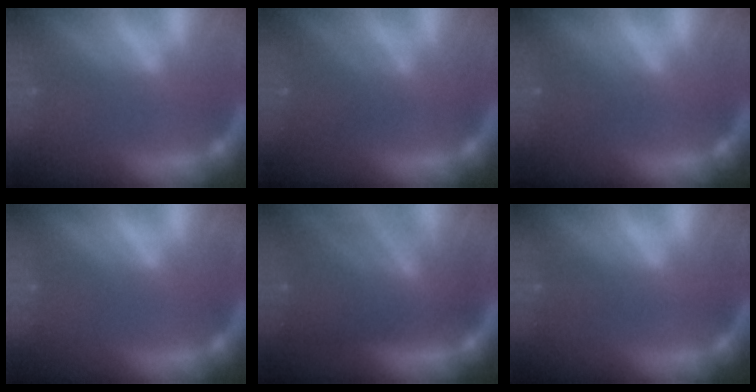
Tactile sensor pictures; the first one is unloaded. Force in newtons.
{"total": 3.1}
{"total": 2.0}
{"total": 0.0}
{"total": 9.0}
{"total": 1.0}